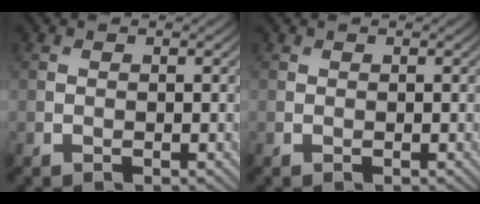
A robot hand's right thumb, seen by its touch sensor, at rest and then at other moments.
{"total": 0.0}